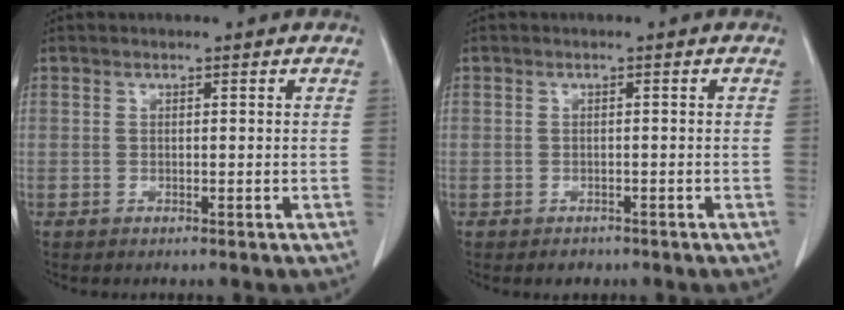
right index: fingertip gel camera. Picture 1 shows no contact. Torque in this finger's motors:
{"motor_torque": [-0.56, -0.29, -0.30, -0.09]}